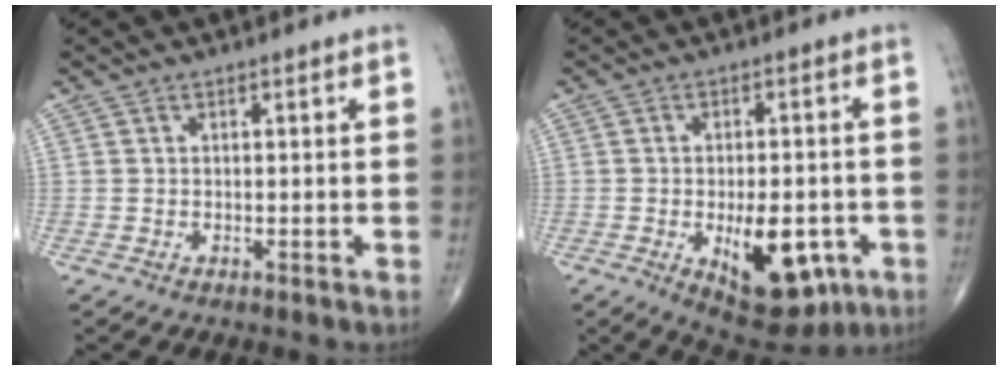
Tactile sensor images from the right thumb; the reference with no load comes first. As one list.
[{"total": 13.6, "force": [-4.3, 6.8, 11.1], "torque": [-0.133, 0.005, -0.045]}]